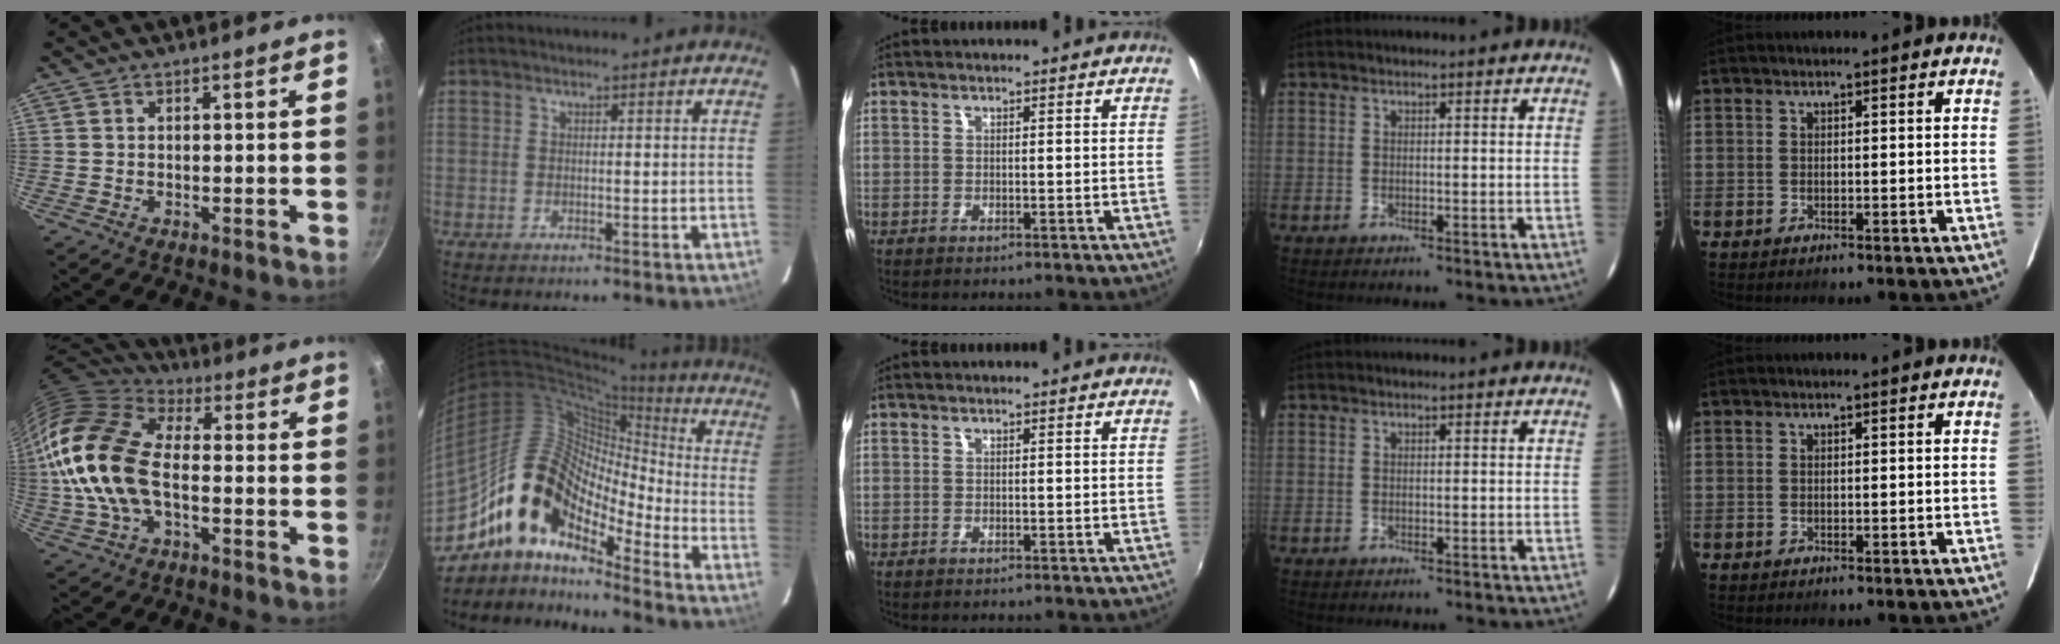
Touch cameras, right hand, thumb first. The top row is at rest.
{"thumb": {"total": 18.7, "force": [-1.5, 10.8, 15.2], "torque": [-0.285, 0.026, -0.041]}, "index": {"total": 16.4, "force": [-11.4, 6.9, 9.5], "torque": [-0.167, 0.006, -0.233]}}